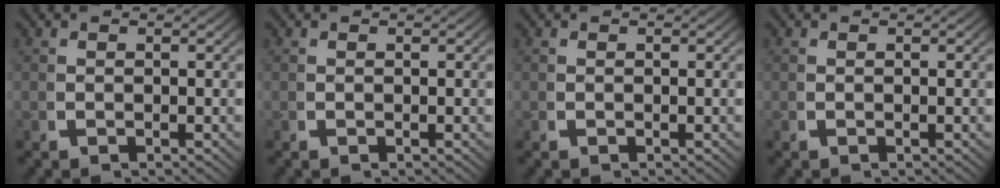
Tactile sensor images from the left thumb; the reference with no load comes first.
{"total": 0.0}
{"total": 0.0}
{"total": 0.0}